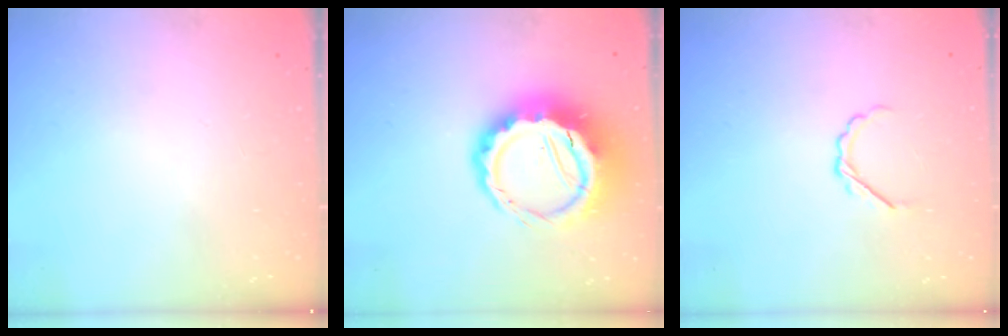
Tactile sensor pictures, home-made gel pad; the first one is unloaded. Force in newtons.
{"total": 12.4, "press": 12.1, "slide": 2.6}
{"total": 2.9, "press": 2.7, "slide": 0.9}